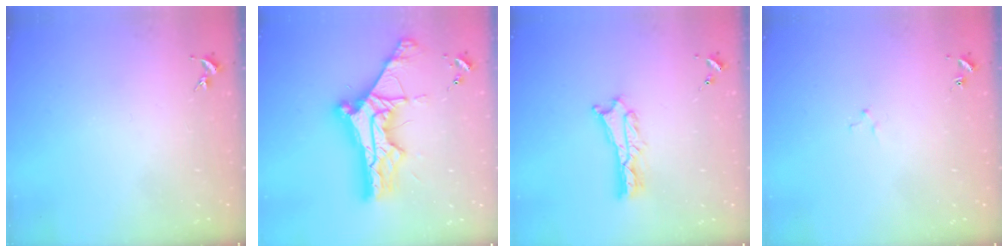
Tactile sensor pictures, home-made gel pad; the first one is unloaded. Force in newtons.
{"total": 14.3, "press": 14.3, "slide": 1.3}
{"total": 2.4, "press": 2.4, "slide": 0.2}
{"total": 1.5, "press": 1.5, "slide": 0.2}